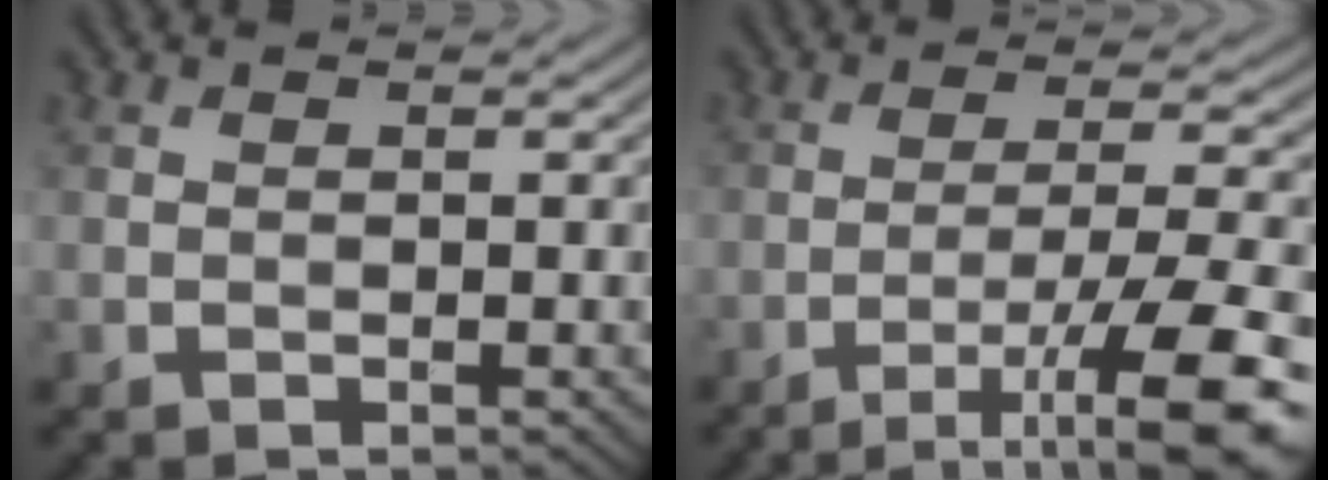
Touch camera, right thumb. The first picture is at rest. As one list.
[{"total": 12.3, "force": [-7.1, 2.1, 9.8], "torque": [-0.162, 0.003, -0.101]}]